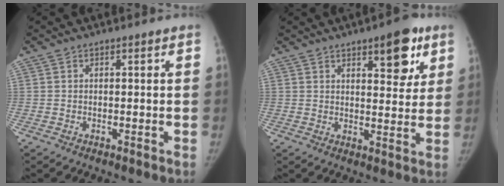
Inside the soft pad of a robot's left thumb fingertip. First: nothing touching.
{"total": 9.6, "force": [5.1, 3.9, 7.1], "torque": [-0.064, -0.023, 0.067]}